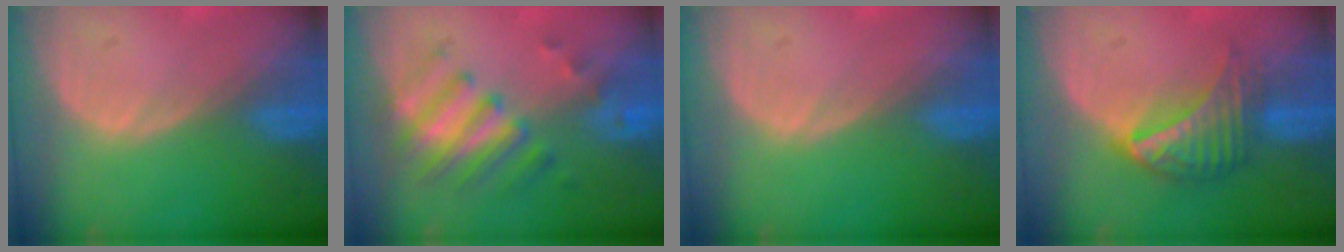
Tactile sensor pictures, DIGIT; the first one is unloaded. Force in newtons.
{"total": 7.9, "press": 6.9, "slide": 3.9}
{"total": 0.0}
{"total": 7.5, "press": 6.6, "slide": 3.6}